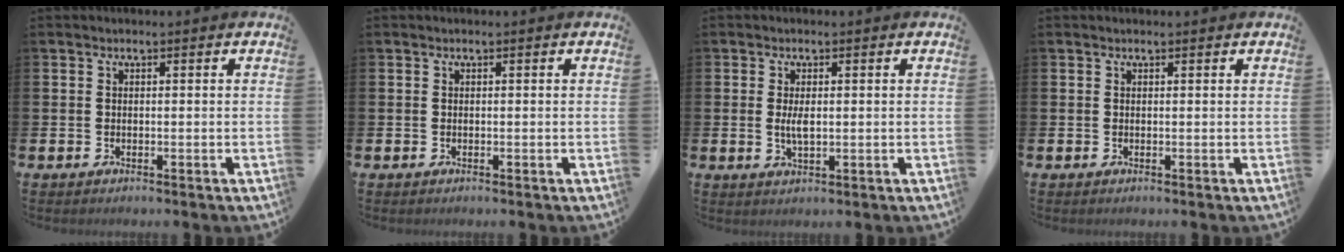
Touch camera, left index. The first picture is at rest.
{"total": 0.0}
{"total": 2.6, "force": [0.2, 1.0, 2.4], "torque": [-0.037, -0.002, 0.001]}
{"total": 0.0}